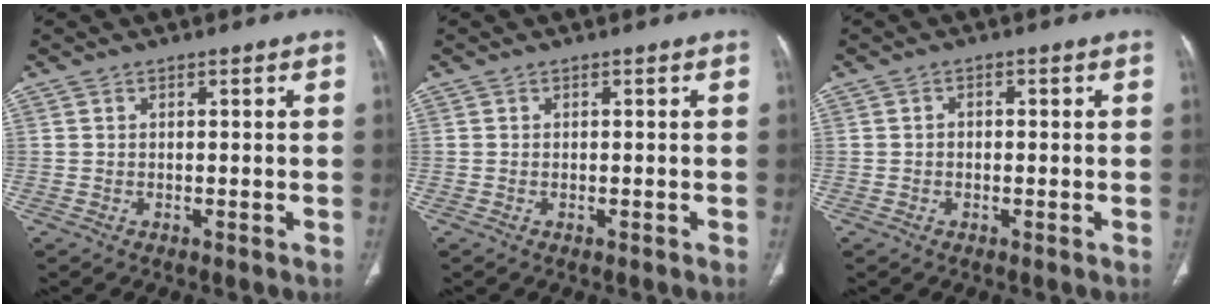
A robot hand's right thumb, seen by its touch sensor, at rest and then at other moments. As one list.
[{"total": 0.0}, {"total": 1.0, "force": [-0.1, 0.8, 0.6], "torque": [-0.004, 0.006, -0.007]}]